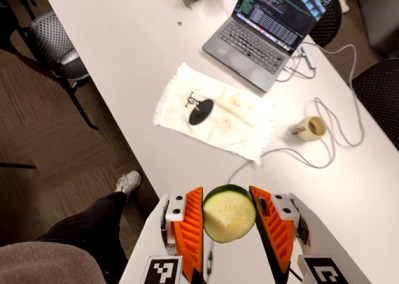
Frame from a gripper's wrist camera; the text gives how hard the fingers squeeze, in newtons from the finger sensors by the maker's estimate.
{"total": 8.6, "left": 8.4, "right": 8.7}